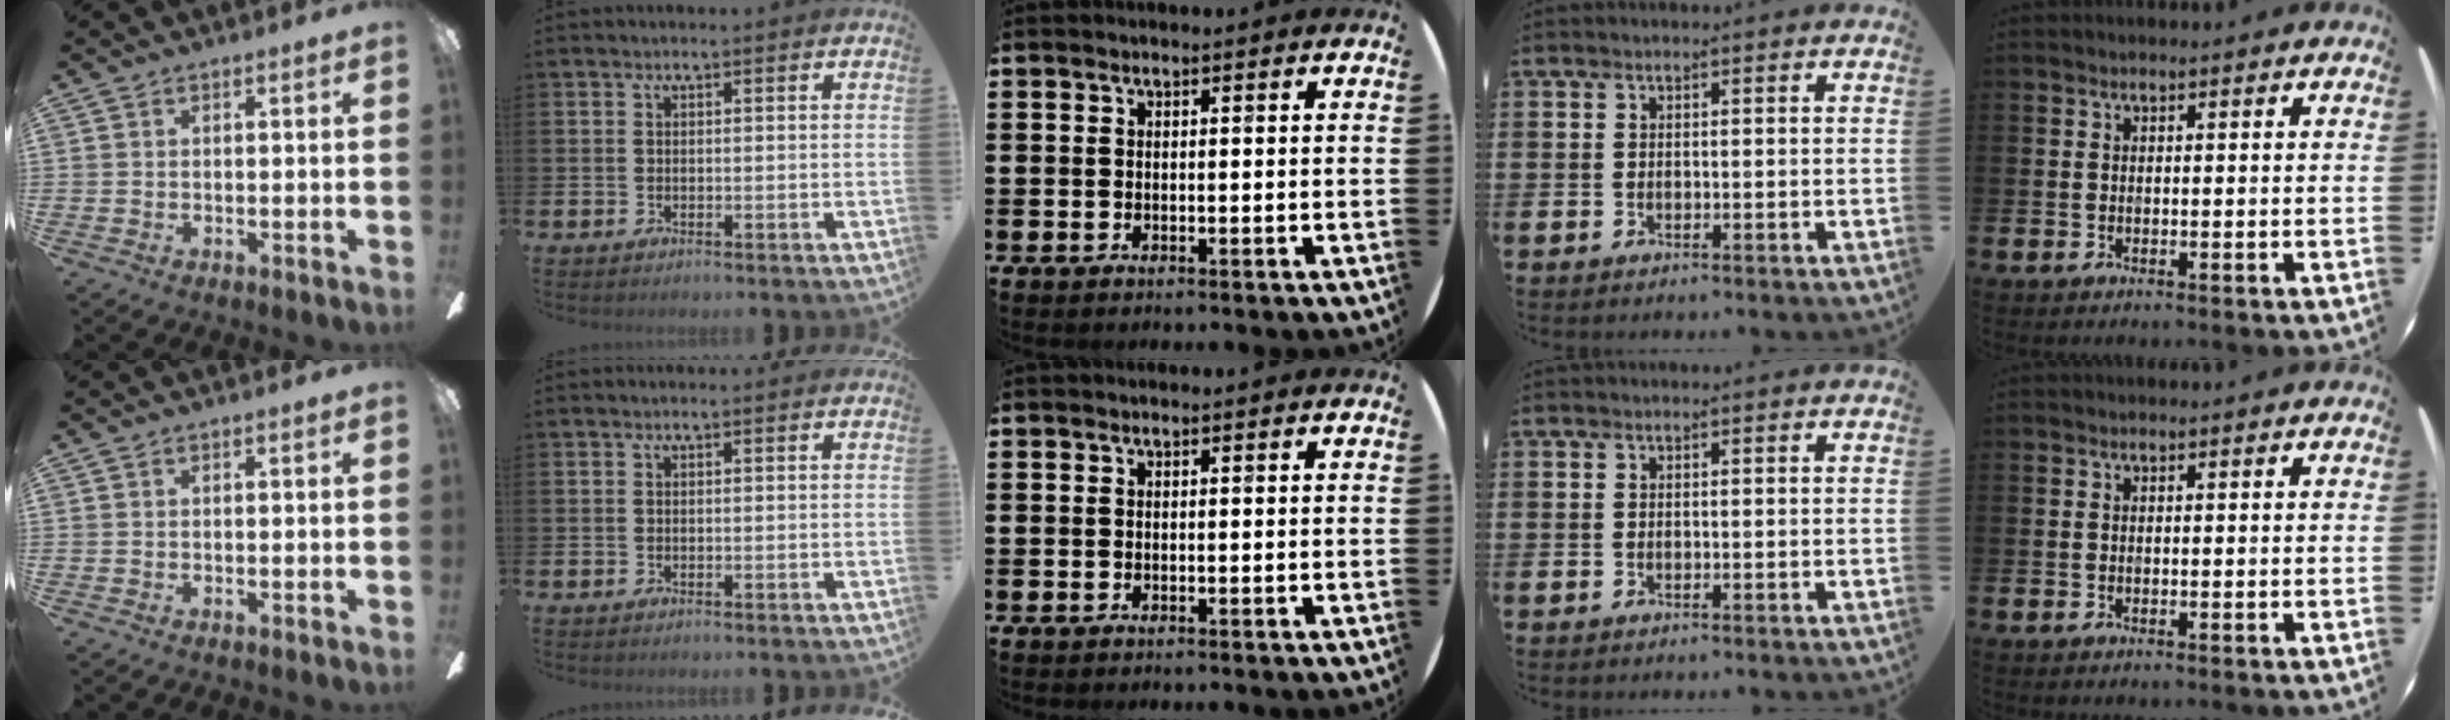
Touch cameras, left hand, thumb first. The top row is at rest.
{}